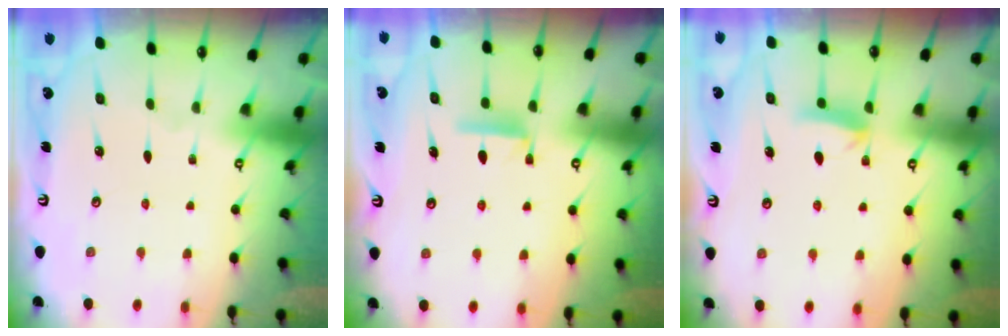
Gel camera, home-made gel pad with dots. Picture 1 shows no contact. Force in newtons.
{"total": 6.5, "press": 6.5, "slide": 0.7}
{"total": 6.3, "press": 6.2, "slide": 0.7}